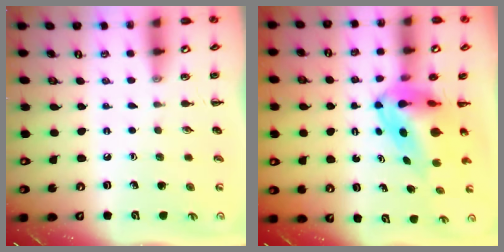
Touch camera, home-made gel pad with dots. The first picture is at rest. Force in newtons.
{"total": 7.7, "press": 7.3, "slide": 2.5}